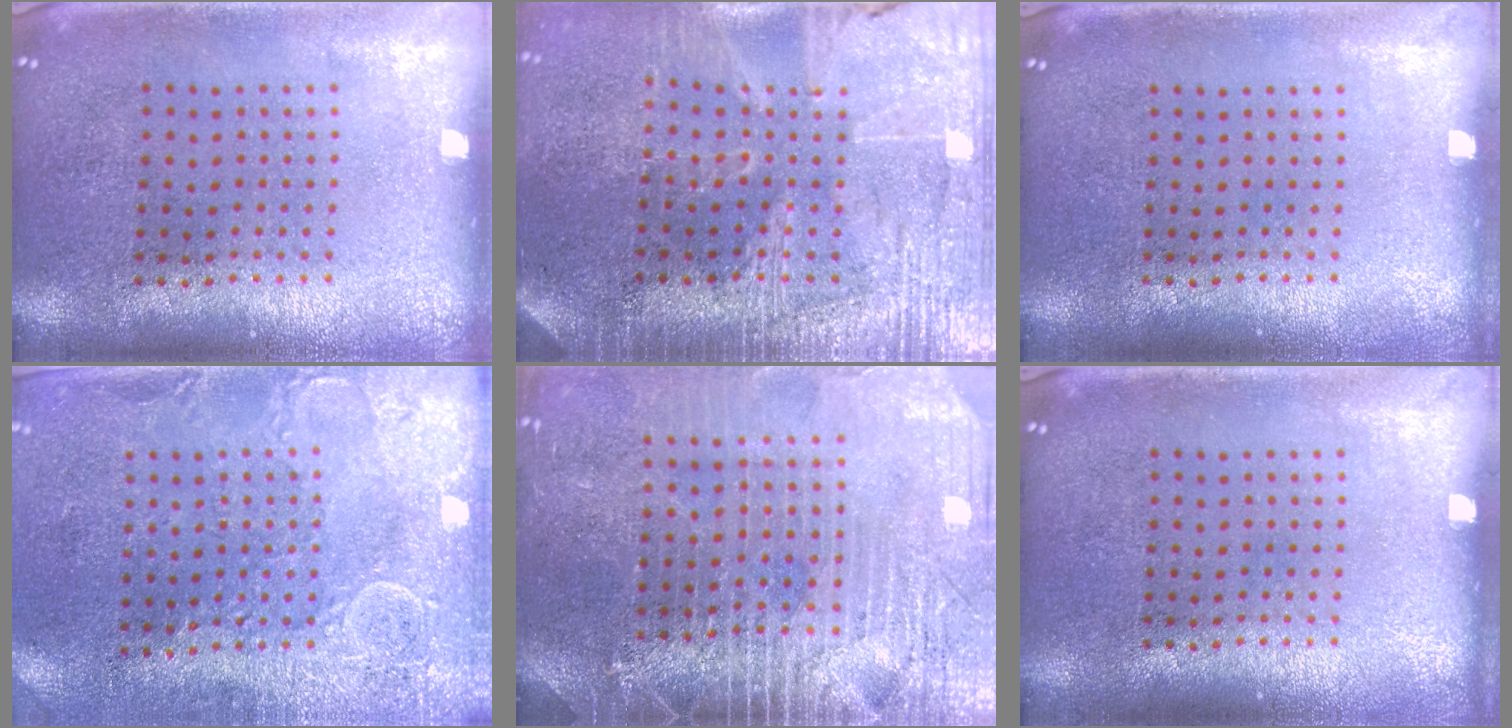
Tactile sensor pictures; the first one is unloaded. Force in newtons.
{"total": 3.5, "press": 3.3, "slide": 1.0}
{"total": 0.0}
{"total": 2.7, "press": 2.4, "slide": 1.2}
{"total": 4.0, "press": 3.6, "slide": 1.8}
{"total": 0.0}